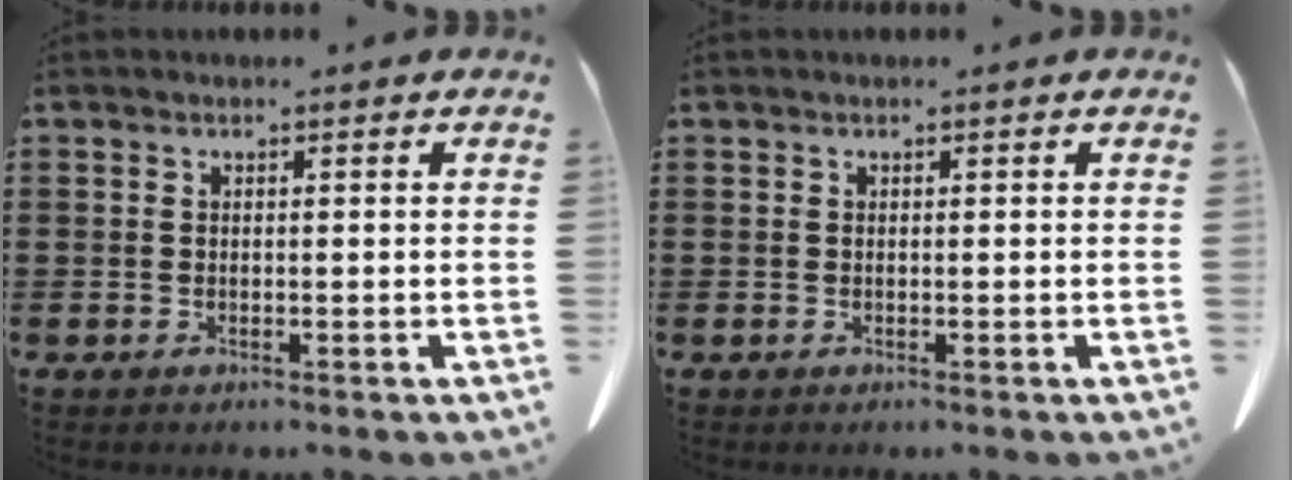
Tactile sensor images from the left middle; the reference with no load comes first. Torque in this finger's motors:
{"motor_torque": [-0.02, 0.02, 0.00, -0.01]}